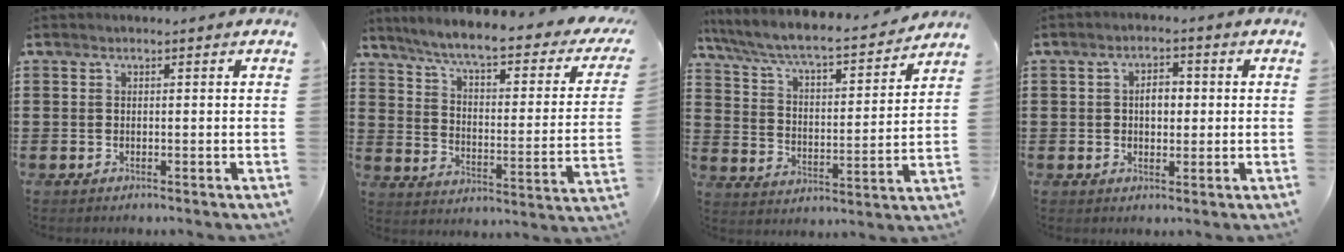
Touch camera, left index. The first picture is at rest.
{"total": 5.8, "force": [4.7, 0.0, 3.5], "torque": [-0.088, -0.039, 0.072]}
{"total": 6.1, "force": [5.6, 0.4, 2.5], "torque": [-0.075, -0.045, 0.087]}
{"total": 3.4, "force": [0.0, 2.1, 2.6], "torque": [-0.047, 0.007, -0.006]}